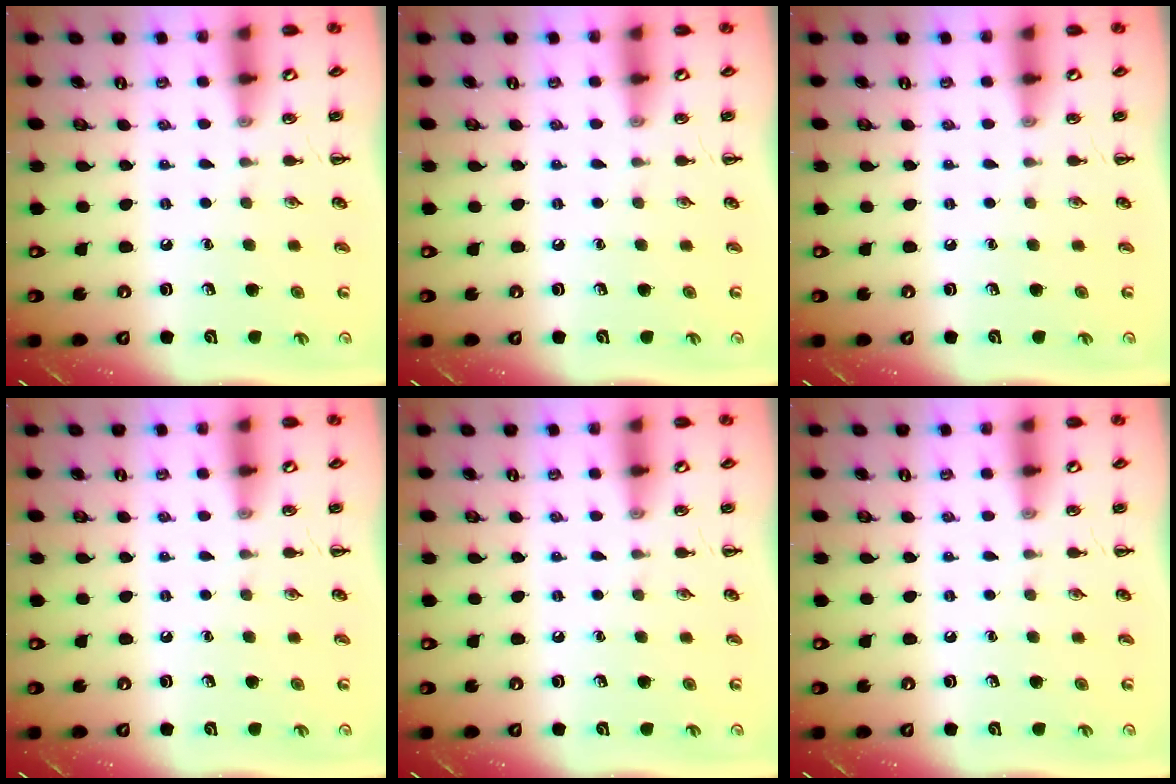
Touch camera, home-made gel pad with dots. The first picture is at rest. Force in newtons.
{"total": 0.0}
{"total": 0.0}
{"total": 0.0}
{"total": 0.0}
{"total": 0.0}